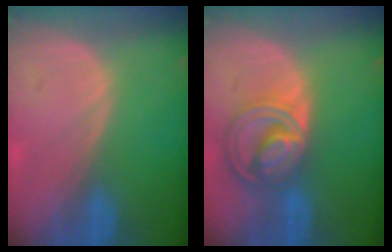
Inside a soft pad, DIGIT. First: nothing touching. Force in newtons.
{"total": 8.6, "press": 7.3, "slide": 4.6}